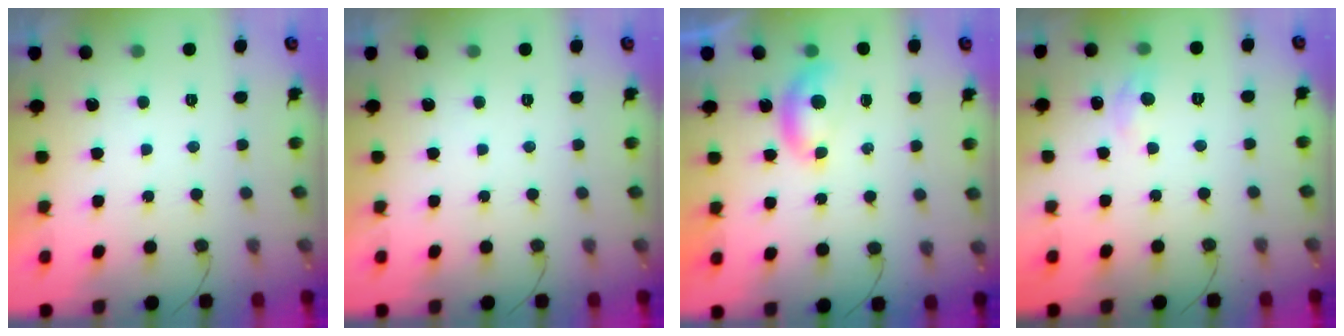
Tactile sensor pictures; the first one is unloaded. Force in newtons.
{"total": 0.0}
{"total": 4.5, "press": 4.5, "slide": 0.6}
{"total": 5.6, "press": 5.5, "slide": 0.8}